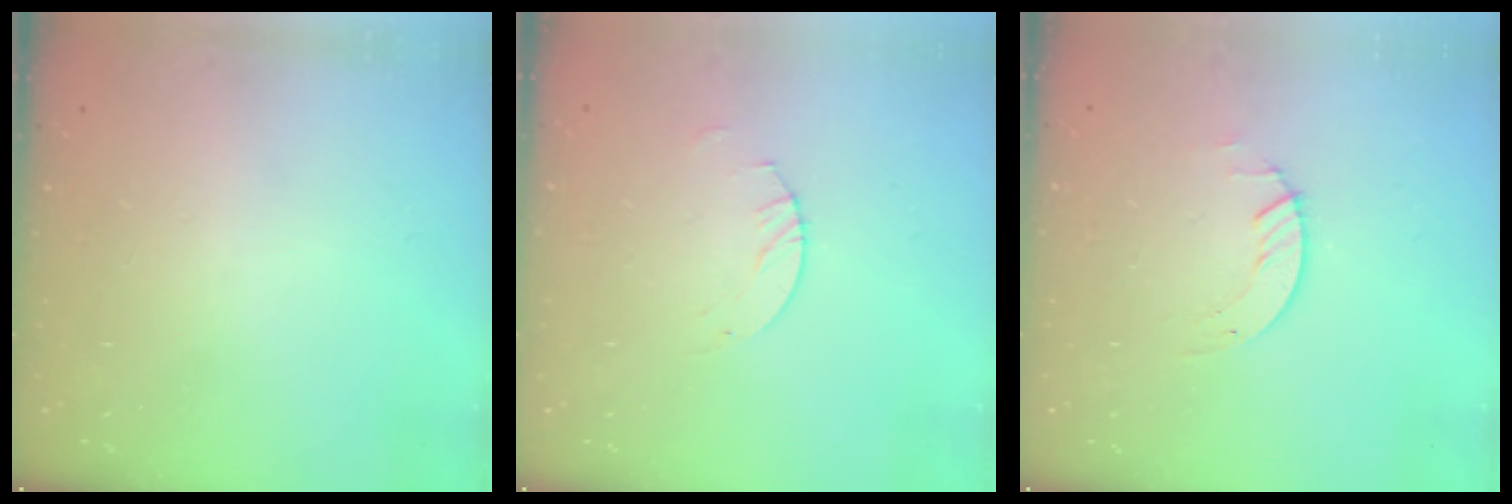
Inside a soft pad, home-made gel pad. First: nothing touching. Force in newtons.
{"total": 2.0, "press": 2.0, "slide": 0.2}
{"total": 1.3, "press": 1.2, "slide": 0.1}